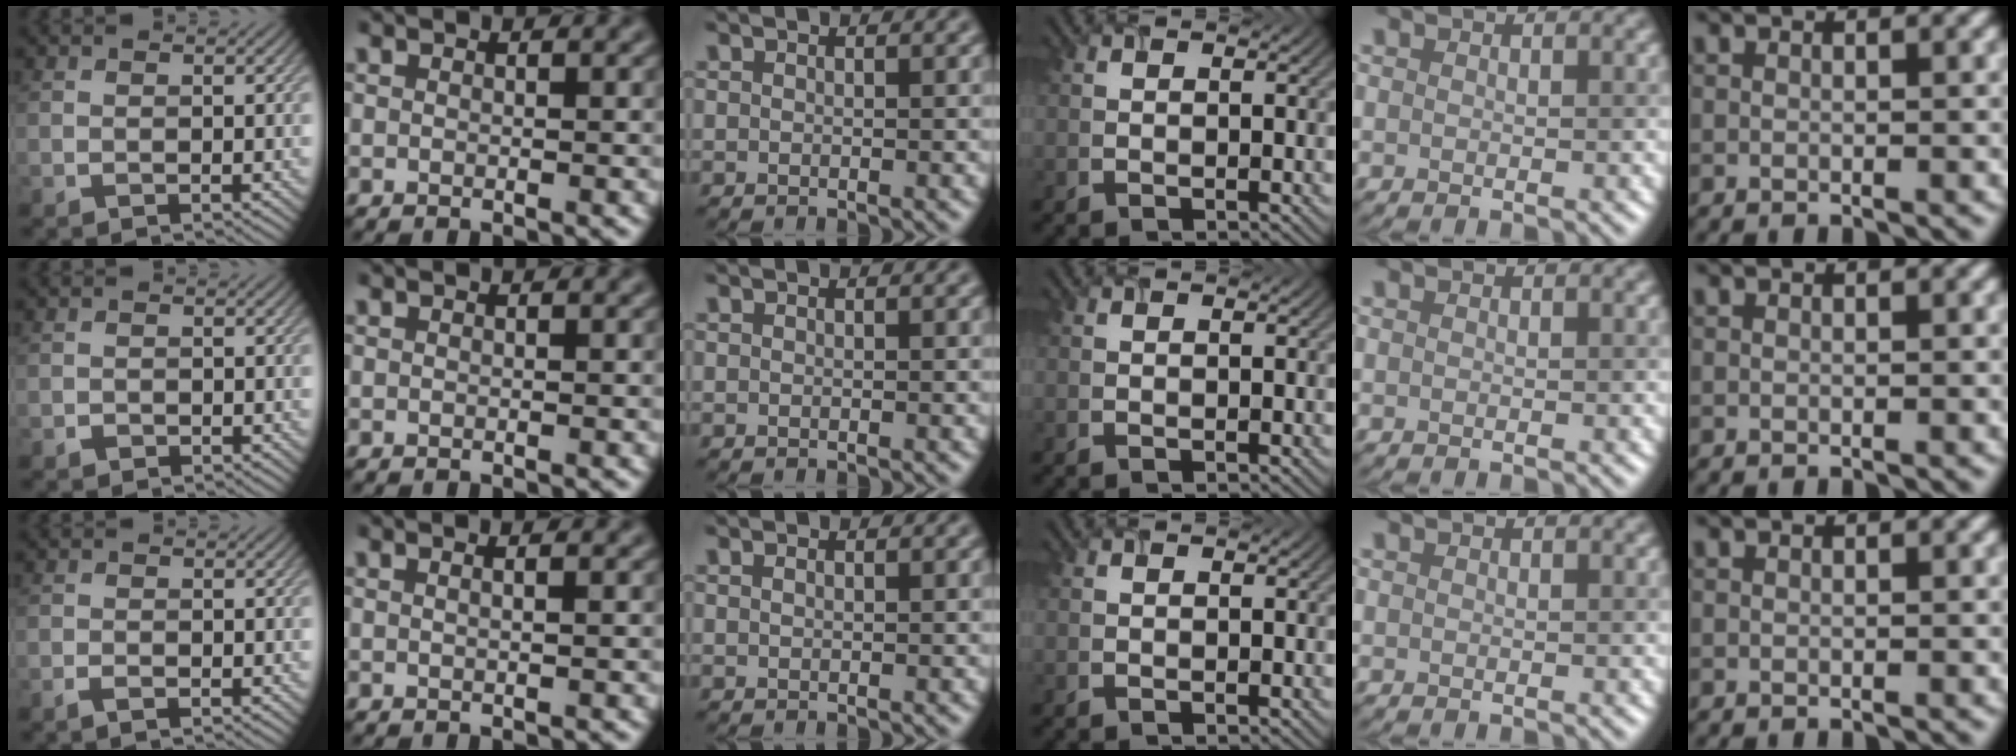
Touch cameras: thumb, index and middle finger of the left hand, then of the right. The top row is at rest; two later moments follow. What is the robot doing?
{"motion": "lift_and_place", "object": "timer"}